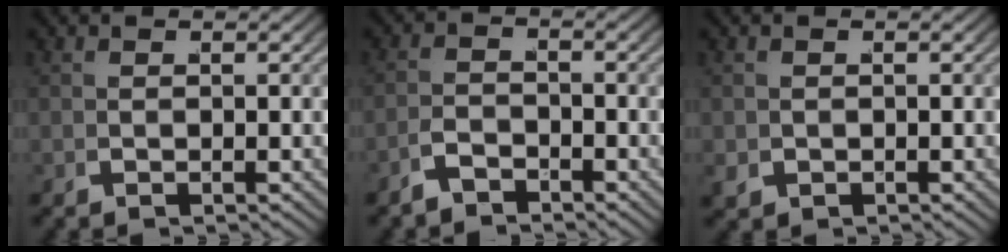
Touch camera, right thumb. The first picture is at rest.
{"total": 2.5, "force": [-2.4, -0.1, -0.7], "torque": [0.037, 0.012, -0.057]}
{"total": 1.6, "force": [-0.5, 1.3, 0.6], "torque": [-0.018, -0.012, -0.004]}